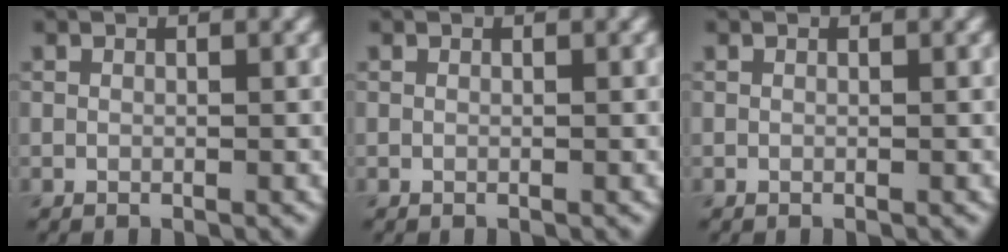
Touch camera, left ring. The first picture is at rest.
{"total": 0.0}
{"total": 0.0}